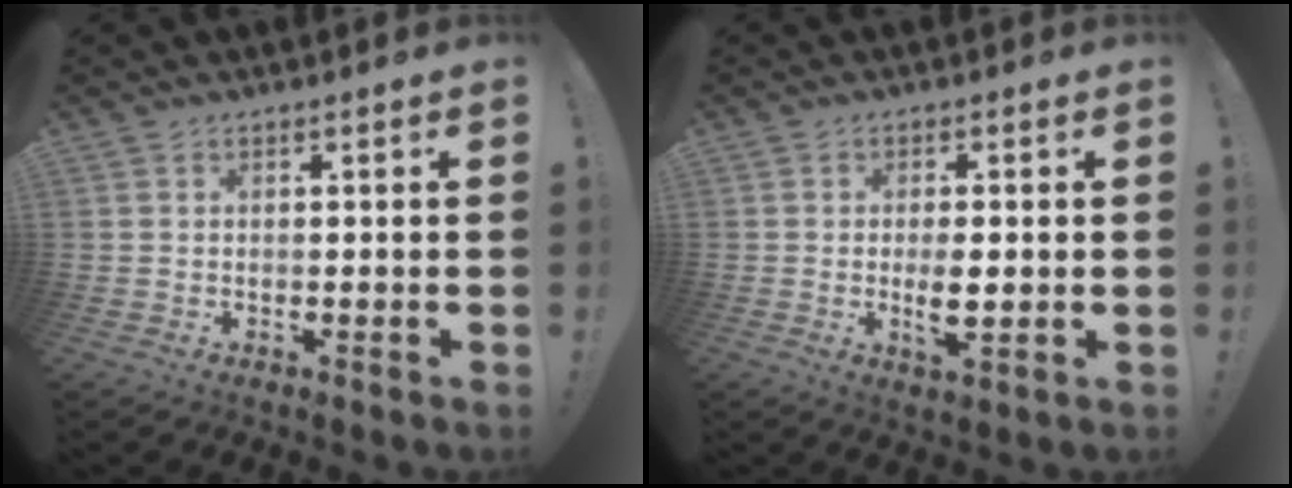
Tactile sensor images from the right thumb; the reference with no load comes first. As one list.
[{"total": 5.6, "force": [-0.7, 2.0, 5.2], "torque": [-0.100, -0.009, -0.014]}]